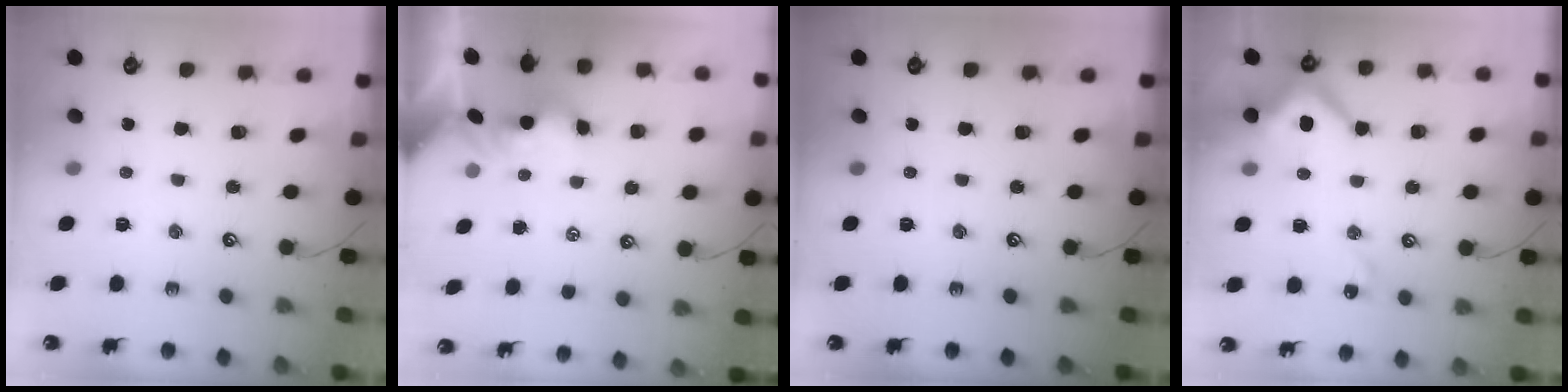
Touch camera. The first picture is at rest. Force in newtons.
{"total": 1.6, "press": 1.4, "slide": 0.7}
{"total": 0.0}
{"total": 12.4, "press": 12.3, "slide": 1.4}